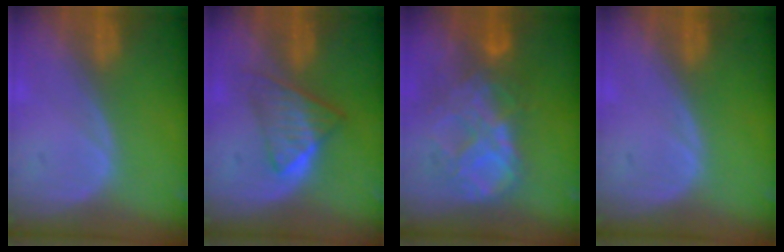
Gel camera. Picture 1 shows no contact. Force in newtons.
{"total": 6.2, "press": 5.4, "slide": 3.1}
{"total": 9.0, "press": 7.7, "slide": 4.6}
{"total": 0.0}